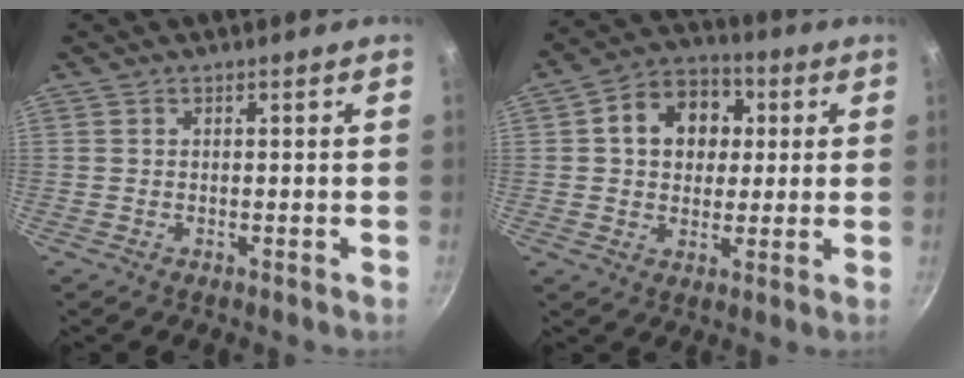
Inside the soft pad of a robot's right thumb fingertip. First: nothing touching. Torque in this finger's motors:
{"motor_torque": [-0.27, 0.53, 0.22, 0.04, 0.06]}